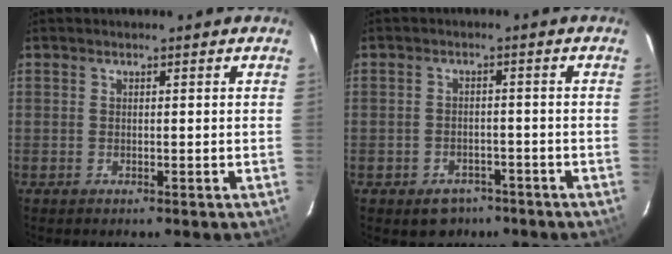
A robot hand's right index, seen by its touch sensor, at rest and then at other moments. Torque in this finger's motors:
{"motor_torque": [0.41, -0.40, 0.22, 0.01]}